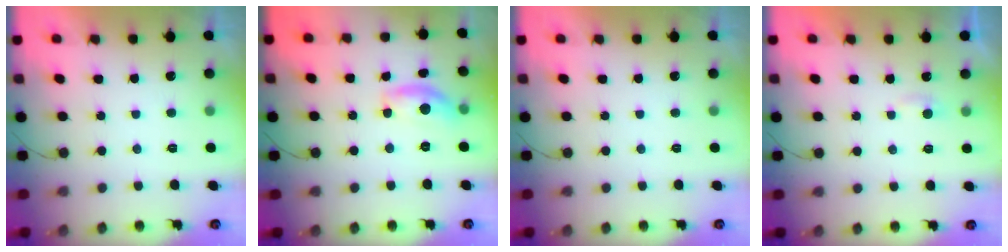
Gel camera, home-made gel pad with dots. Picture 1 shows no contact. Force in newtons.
{"total": 10.1, "press": 10.1, "slide": 0.6}
{"total": 0.0}
{"total": 2.4, "press": 2.4, "slide": 0.2}